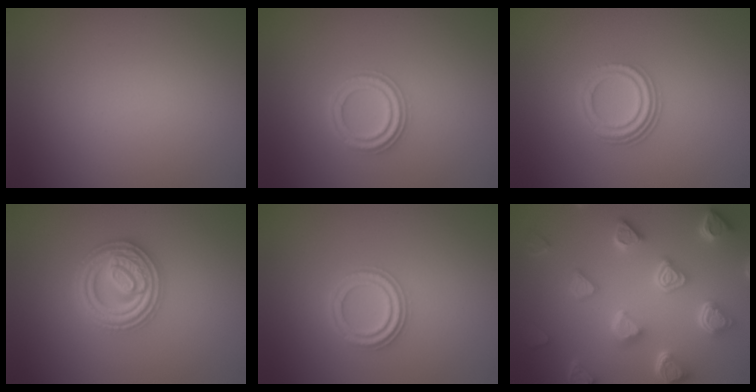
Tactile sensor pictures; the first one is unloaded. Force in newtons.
{"total": 2.4, "press": 2.3, "slide": 0.4}
{"total": 3.2, "press": 2.3, "slide": 2.3}
{"total": 4.9, "press": 4.8, "slide": 0.7}
{"total": 2.4, "press": 2.3, "slide": 0.4}
{"total": 7.1, "press": 5.7, "slide": 4.2}